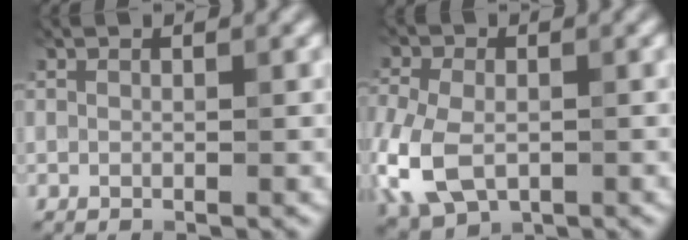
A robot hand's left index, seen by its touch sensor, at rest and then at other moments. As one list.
[{"total": 7.7, "force": [-2.2, 5.1, 5.4], "torque": [-0.138, -0.017, -0.052]}]